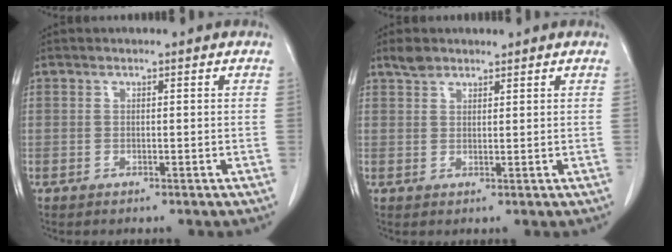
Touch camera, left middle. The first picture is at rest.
{"total": 2.2, "force": [2.0, 0.9, 0.6], "torque": [-0.016, 0.009, 0.036]}